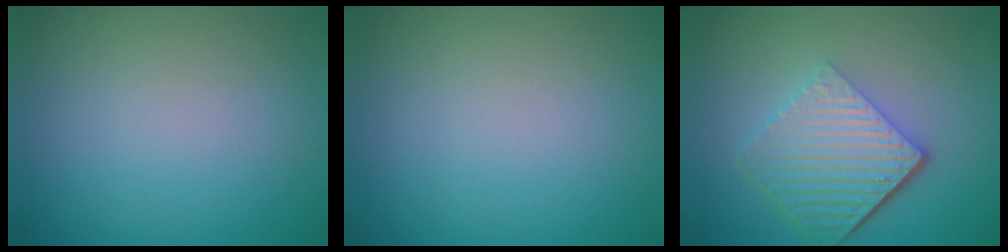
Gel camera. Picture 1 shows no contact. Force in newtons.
{"total": 0.0}
{"total": 6.5, "press": 4.4, "slide": 4.8}